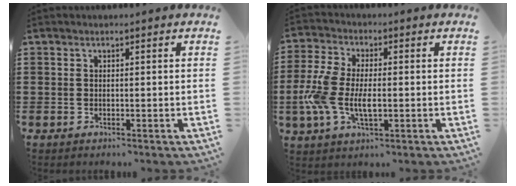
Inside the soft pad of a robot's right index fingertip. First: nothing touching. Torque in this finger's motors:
{"motor_torque": [1.26, -0.88, 0.73, 0.21]}